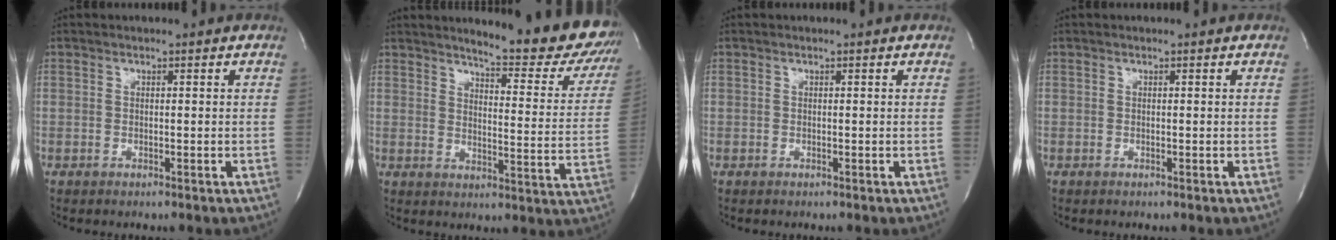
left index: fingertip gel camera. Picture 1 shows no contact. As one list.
[{"total": 18.0, "force": [16.4, 2.5, 7.0], "torque": [-0.080, -0.079, 0.184]}, {"total": 0.0}, {"total": 0.0}]